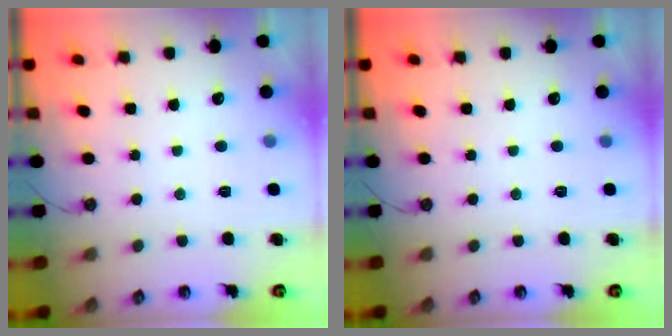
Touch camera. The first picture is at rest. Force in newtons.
{"total": 0.0}